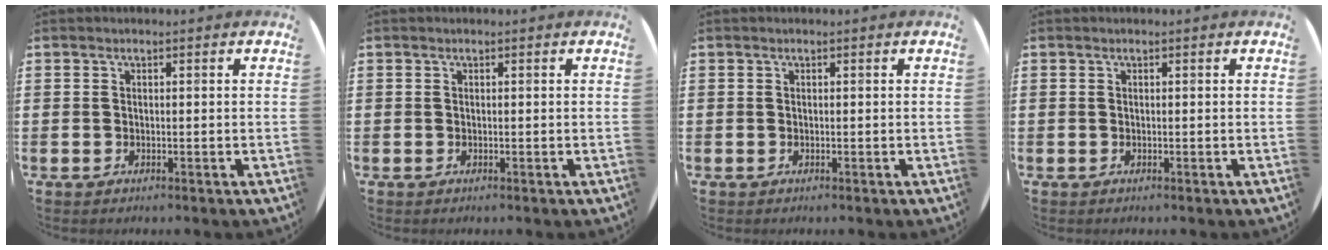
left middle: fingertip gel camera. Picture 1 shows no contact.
{"total": 0.0}
{"total": 0.0}
{"total": 0.0}